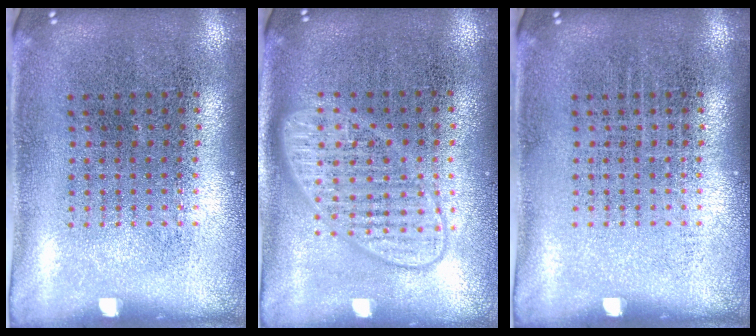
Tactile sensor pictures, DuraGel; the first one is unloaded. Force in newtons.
{"total": 2.0, "press": 1.9, "slide": 0.3}
{"total": 0.0}